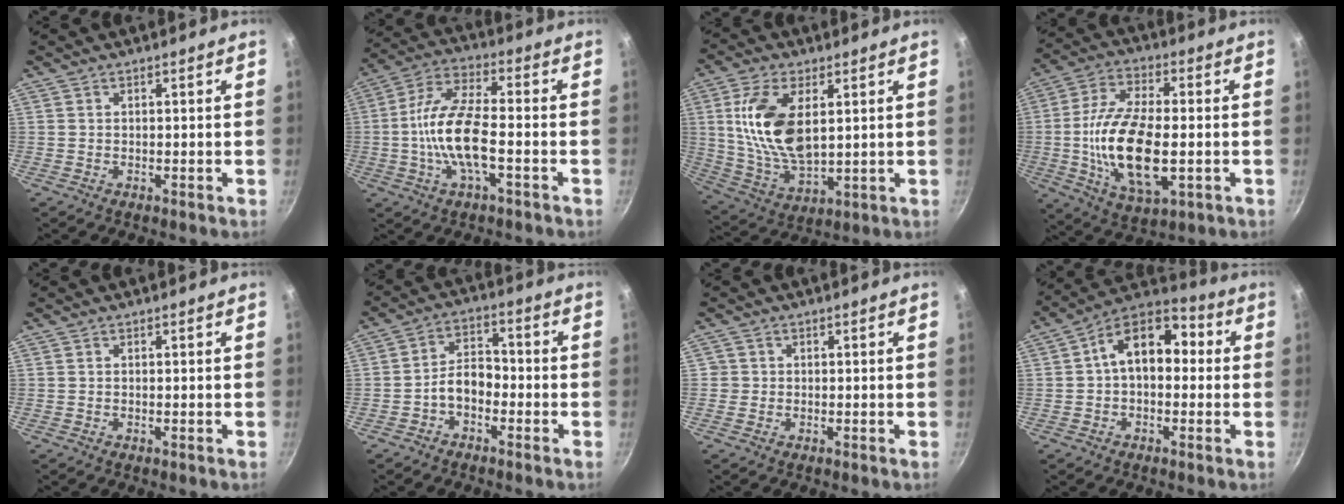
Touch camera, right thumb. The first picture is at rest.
{"total": 13.3, "force": [-2.4, 5.0, 12.1], "torque": [-0.251, 0.032, -0.048]}
{"total": 15.5, "force": [3.4, 7.9, 12.9], "torque": [-0.250, -0.016, 0.076]}
{"total": 18.6, "force": [-2.2, 8.5, 16.4], "torque": [-0.312, 0.002, -0.032]}
{"total": 0.0}
{"total": 6.3, "force": [-2.3, 4.1, 4.2], "torque": [-0.059, 0.033, -0.053]}
{"total": 1.5, "force": [-0.1, 1.5, -0.1], "torque": [0.011, 0.007, -0.005]}
{"total": 12.6, "force": [1.1, 8.0, 9.7], "torque": [-0.122, 0.043, -0.001]}